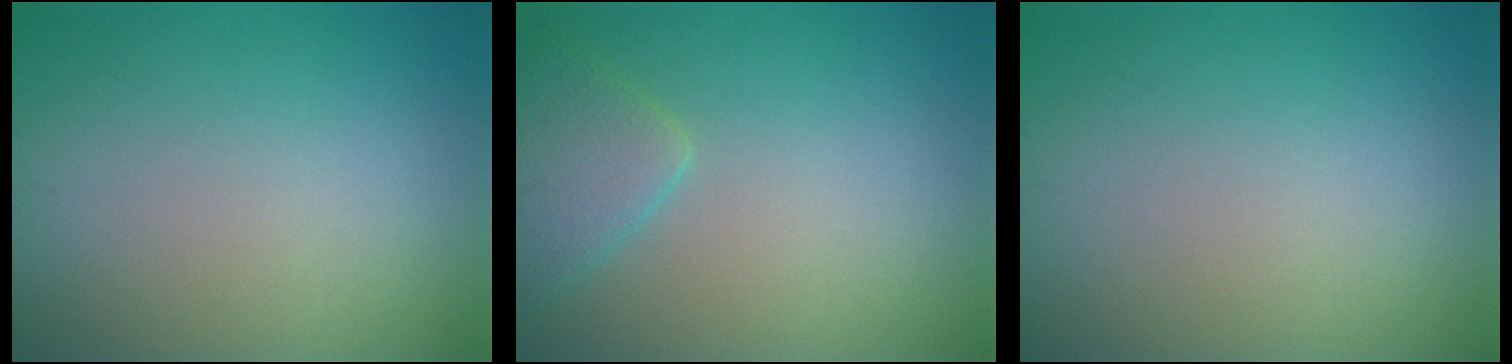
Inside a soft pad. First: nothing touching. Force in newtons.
{"total": 3.3, "press": 3.3, "slide": 0.3}
{"total": 0.0}